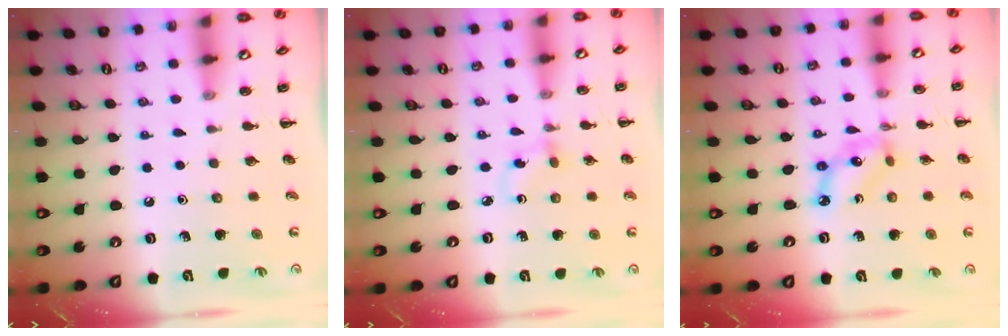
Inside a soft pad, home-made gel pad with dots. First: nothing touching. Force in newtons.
{"total": 1.6, "press": 1.4, "slide": 0.7}
{"total": 6.7, "press": 6.5, "slide": 1.6}